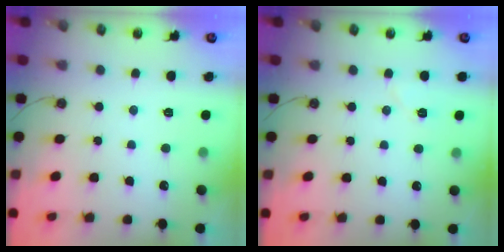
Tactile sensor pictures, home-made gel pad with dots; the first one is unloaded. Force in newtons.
{"total": 4.8, "press": 4.7, "slide": 1.2}